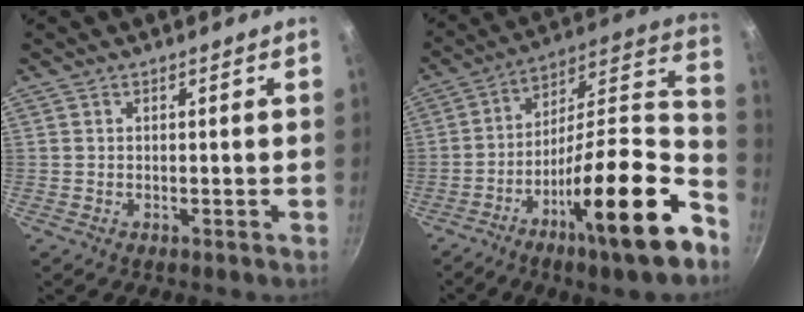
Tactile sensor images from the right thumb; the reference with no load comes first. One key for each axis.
{"total": 24.9, "fx": -11.7, "fy": 5.7, "fz": 21.2, "tx": -0.280, "ty": 0.067, "tz": -0.203}